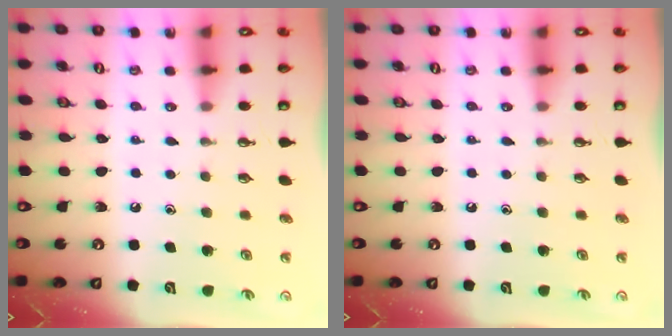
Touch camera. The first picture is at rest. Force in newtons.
{"total": 0.0}